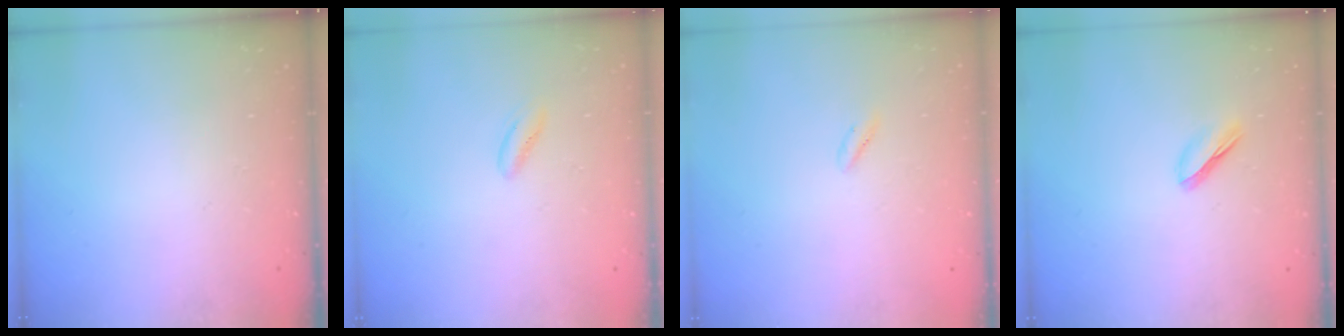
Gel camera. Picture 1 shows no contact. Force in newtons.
{"total": 1.4, "press": 1.3, "slide": 0.5}
{"total": 0.6, "press": 0.0, "slide": 0.6}
{"total": 4.2, "press": 4.0, "slide": 1.2}